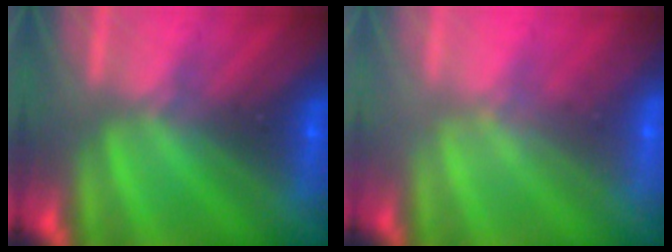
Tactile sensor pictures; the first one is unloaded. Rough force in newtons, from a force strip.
{"total": 1.7}